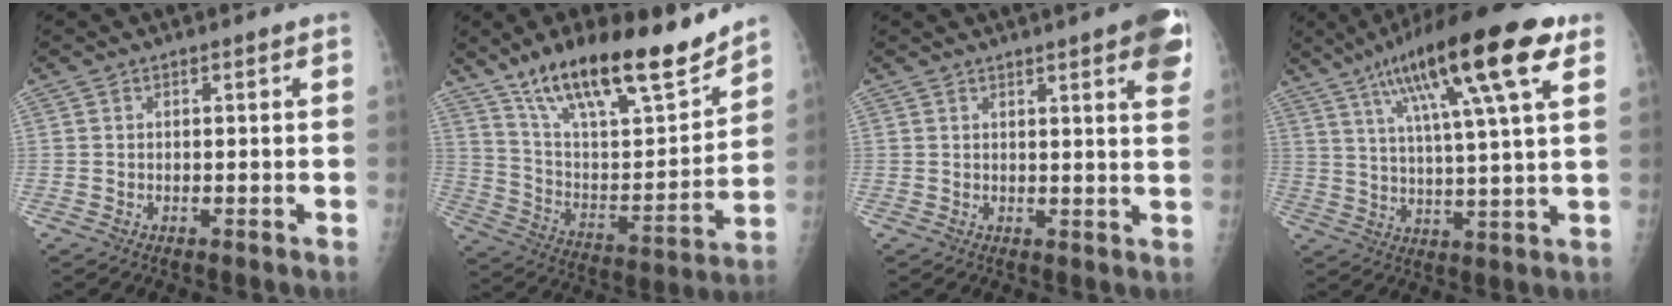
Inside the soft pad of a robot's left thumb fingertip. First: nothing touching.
{"total": 24.2, "force": [17.8, 6.6, 14.9], "torque": [-0.212, -0.074, 0.306]}
{"total": 8.8, "force": [4.6, 1.2, 7.4], "torque": [-0.075, -0.010, 0.048]}
{"total": 20.8, "force": [10.4, 3.8, 17.6], "torque": [-0.284, -0.006, 0.165]}